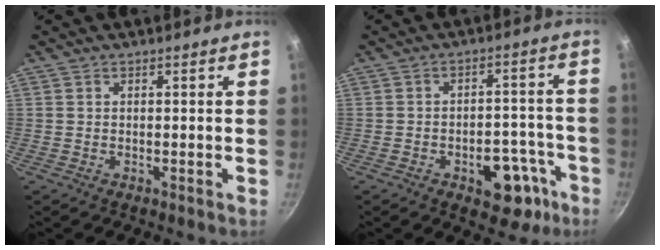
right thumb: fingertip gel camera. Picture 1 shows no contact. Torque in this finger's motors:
{"motor_torque": [1.08, 0.77, 0.86, -0.36, 0.01]}